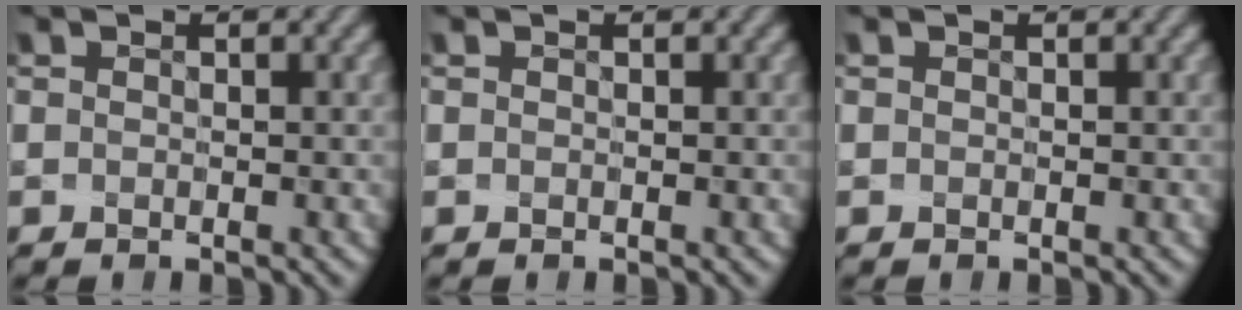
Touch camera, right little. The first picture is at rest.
{"total": 0.0}
{"total": 0.0}